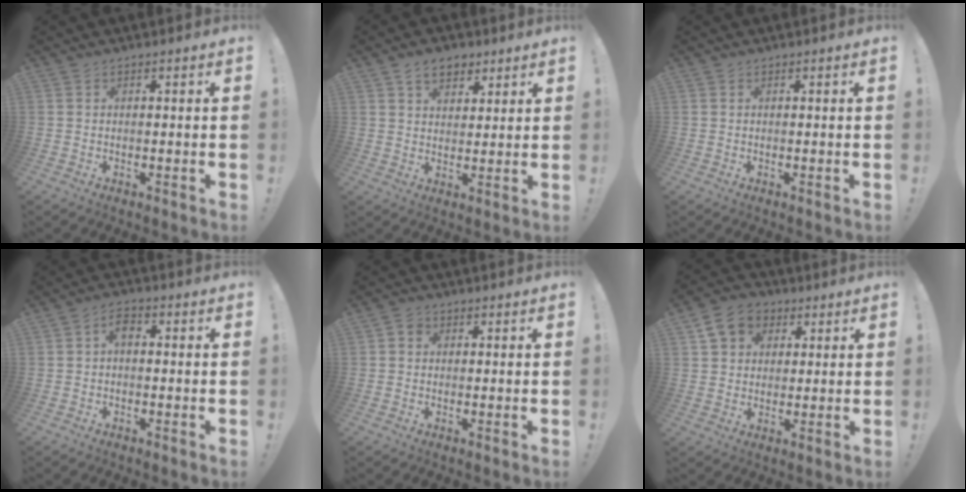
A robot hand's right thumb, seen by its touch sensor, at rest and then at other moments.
{"total": 7.2, "force": [4.3, 4.7, 3.3], "torque": [-0.042, -0.017, 0.078]}
{"total": 0.0}
{"total": 3.4, "force": [-0.3, 1.9, 2.9], "torque": [-0.061, 0.016, -0.005]}
{"total": 1.9, "force": [0.2, 1.7, 0.8], "torque": [-0.011, 0.002, 0.001]}
{"total": 9.5, "force": [4.0, 7.8, 3.5], "torque": [-0.056, -0.010, 0.083]}